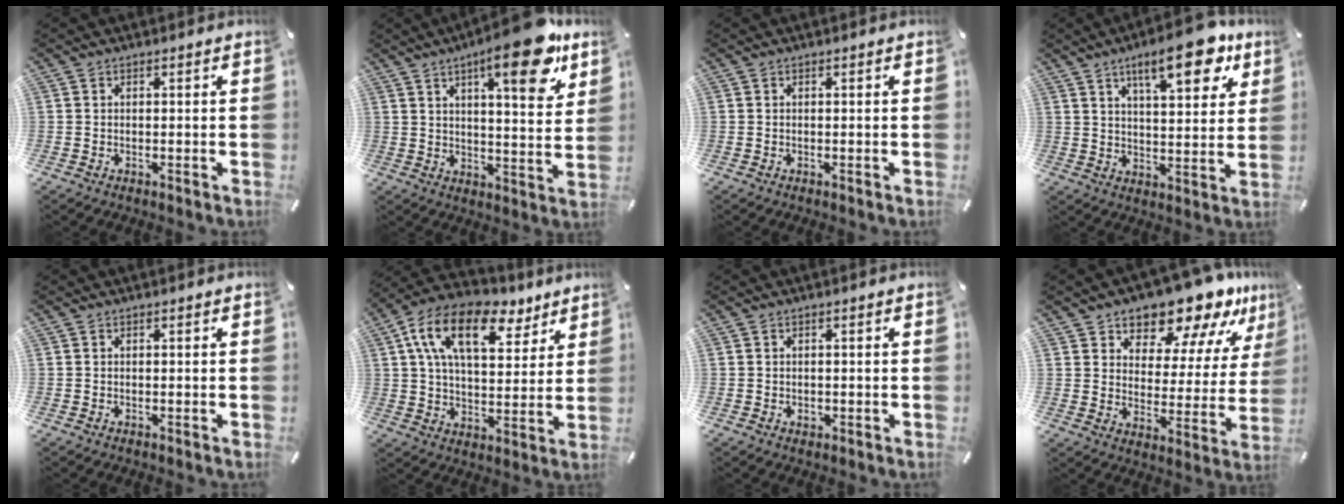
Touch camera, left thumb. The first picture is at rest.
{"total": 17.2, "force": [10.1, 4.9, 13.0], "torque": [-0.172, -0.053, 0.150]}
{"total": 0.0}
{"total": 15.2, "force": [8.9, 5.6, 11.0], "torque": [-0.149, -0.037, 0.140]}
{"total": 0.0}
{"total": 17.9, "force": [9.4, 9.7, 11.7], "torque": [-0.195, -0.033, 0.161]}
{"total": 0.9, "force": [-0.1, 0.7, 0.4], "torque": [-0.008, 0.003, -0.002]}
{"total": 14.1, "force": [12.4, 5.6, 3.9], "torque": [-0.060, -0.114, 0.209]}